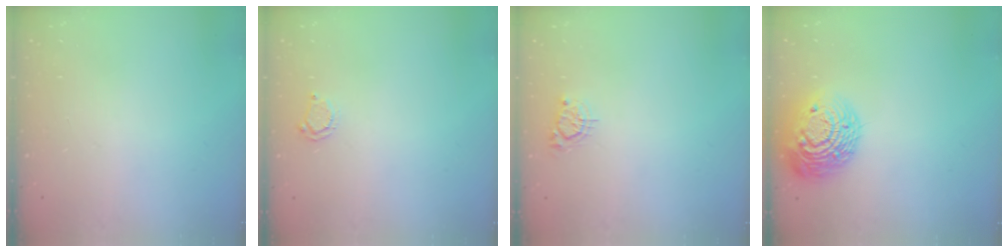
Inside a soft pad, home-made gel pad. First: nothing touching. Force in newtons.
{"total": 4.2, "press": 4.2, "slide": 0.2}
{"total": 2.5, "press": 2.5, "slide": 0.4}
{"total": 16.8, "press": 16.8, "slide": 1.1}